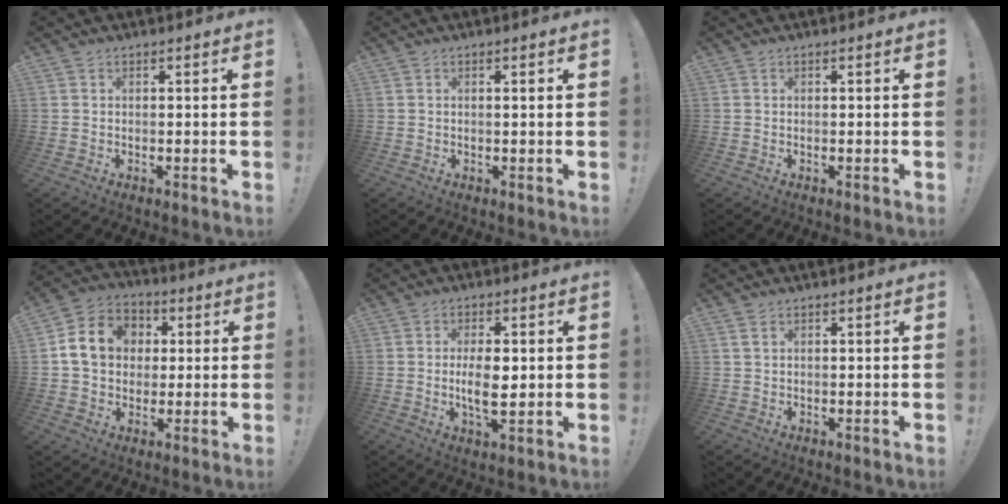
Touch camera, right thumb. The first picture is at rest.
{"total": 1.1, "force": [0.3, -0.1, 1.0], "torque": [-0.015, -0.003, 0.002]}
{"total": 0.0}
{"total": 13.2, "force": [2.4, 11.0, 6.8], "torque": [-0.101, 0.002, 0.052]}
{"total": 8.1, "force": [0.2, 3.2, 7.4], "torque": [-0.128, -0.009, -0.004]}
{"total": 1.7, "force": [0.8, 0.7, 1.3], "torque": [-0.027, 0.002, 0.016]}